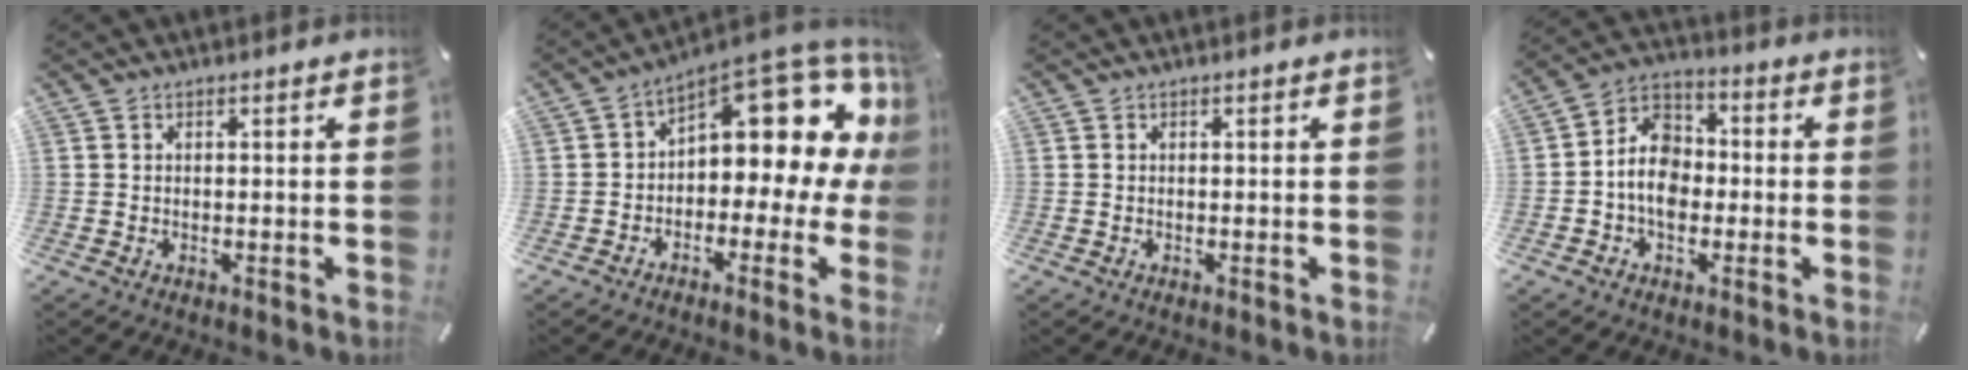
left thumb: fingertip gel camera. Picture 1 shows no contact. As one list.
[{"total": 12.4, "force": [7.4, 5.6, 8.2], "torque": [-0.104, -0.079, 0.118]}, {"total": 0.0}, {"total": 9.3, "force": [-2.2, 7.3, 5.4], "torque": [-0.126, 0.020, -0.044]}]